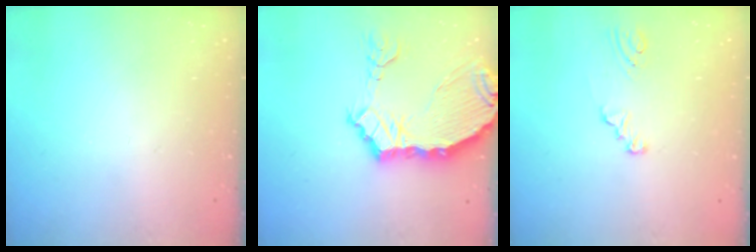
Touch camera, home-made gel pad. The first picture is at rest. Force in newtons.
{"total": 10.5, "press": 9.9, "slide": 3.4}
{"total": 2.5, "press": 2.5, "slide": 0.2}